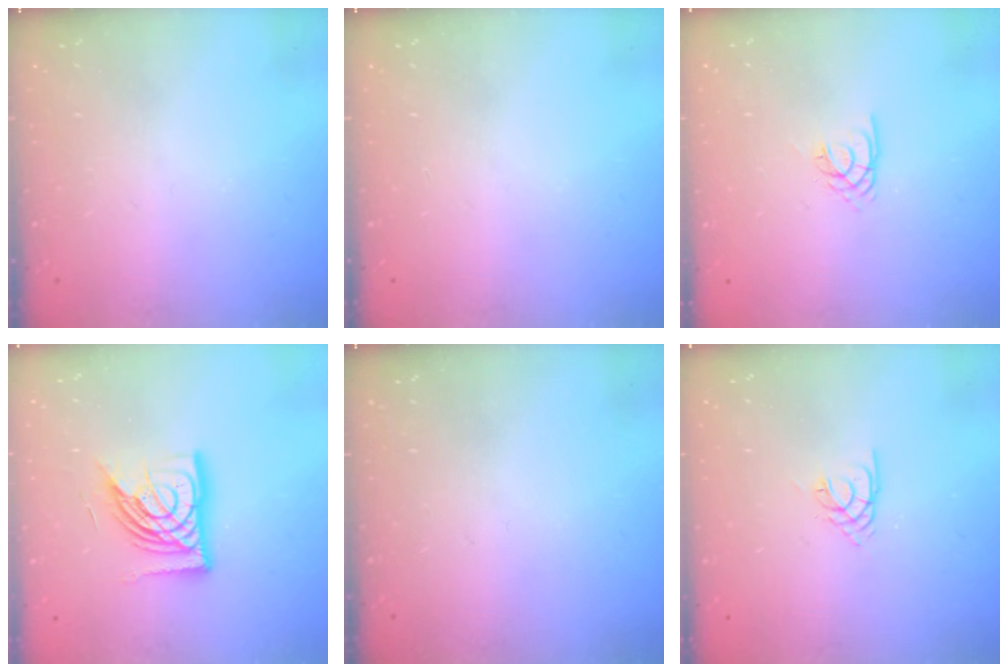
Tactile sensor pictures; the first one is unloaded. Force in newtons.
{"total": 0.0}
{"total": 2.1, "press": 2.1, "slide": 0.4}
{"total": 15.7, "press": 15.5, "slide": 2.2}
{"total": 0.0}
{"total": 1.7, "press": 1.7, "slide": 0.4}